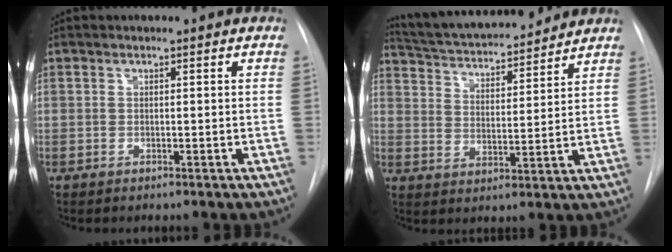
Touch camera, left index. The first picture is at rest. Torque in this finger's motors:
{"motor_torque": [0.14, -0.41, 0.48, 0.05]}